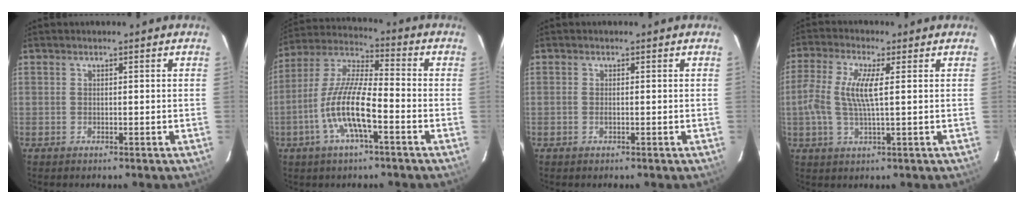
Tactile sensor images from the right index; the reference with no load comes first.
{"total": 11.0, "force": [-4.2, 2.3, 9.9], "torque": [-0.209, -0.001, -0.081]}
{"total": 0.6, "force": [-0.1, 0.3, 0.5], "torque": [-0.011, 0.001, -0.002]}
{"total": 8.1, "force": [0.6, 1.7, 7.9], "torque": [-0.166, 0.004, 0.008]}